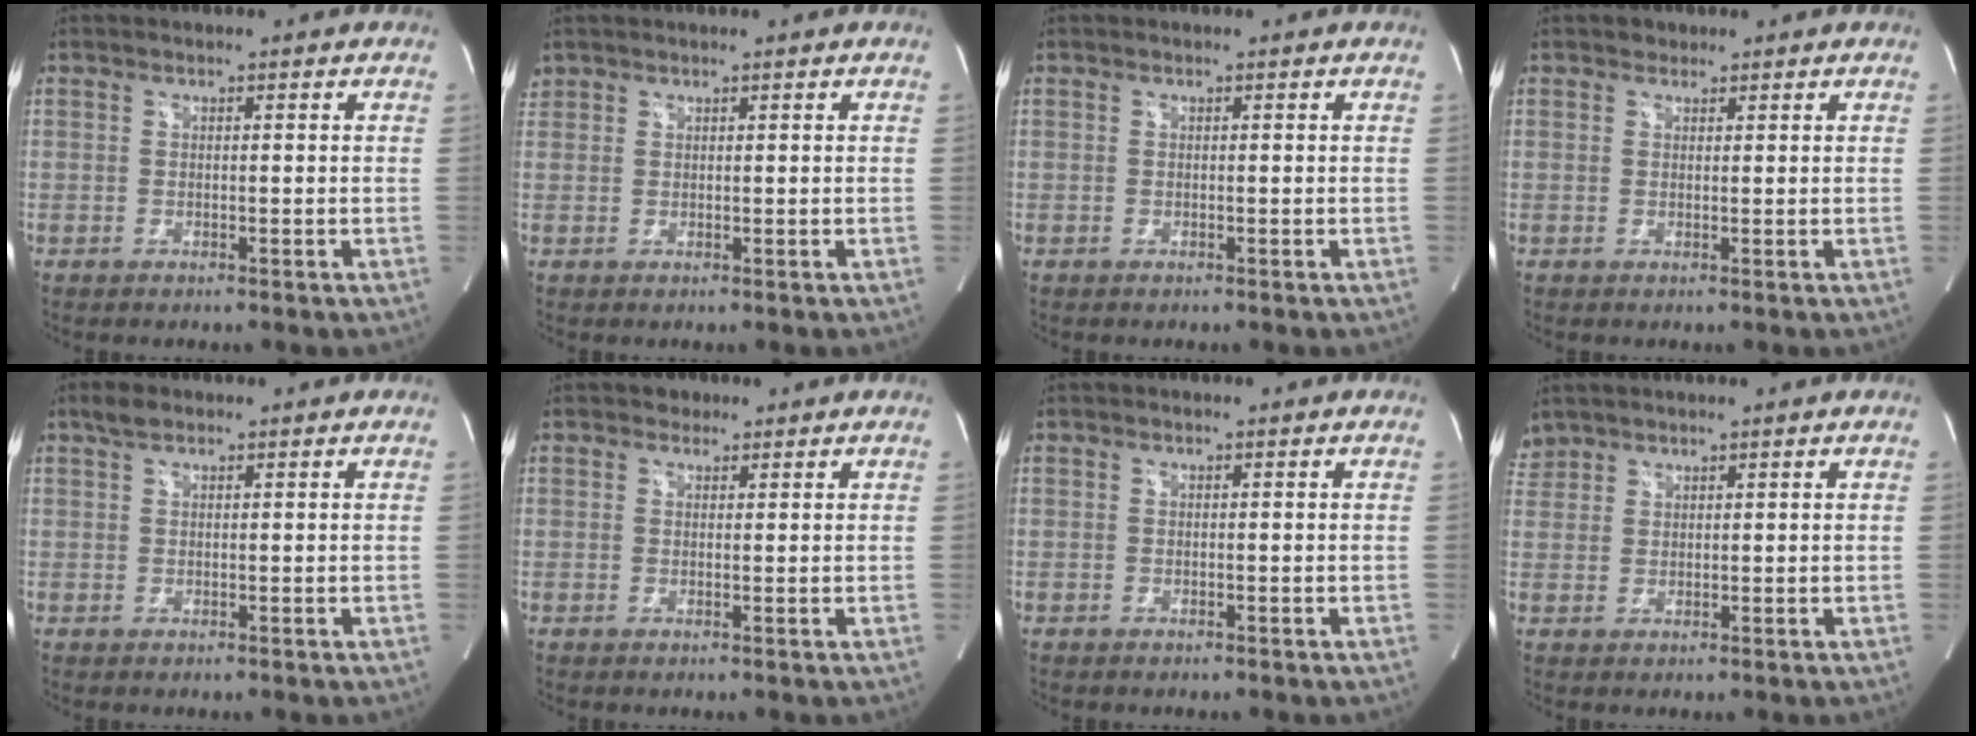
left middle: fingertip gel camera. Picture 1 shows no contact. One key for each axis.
{"total": 1.4, "fx": 1.1, "fy": 0.9, "fz": 0.0, "tx": 0.001, "ty": 0.015, "tz": 0.021}
{"total": 0.0}
{"total": 1.1, "fx": 0.8, "fy": 0.8, "fz": 0.0, "tx": 0.003, "ty": 0.000, "tz": 0.008}
{"total": 1.9, "fx": 1.4, "fy": 0.8, "fz": 1.0, "tx": -0.027, "ty": 0.011, "tz": 0.028}
{"total": 1.6, "fx": 1.1, "fy": 1.1, "fz": 0.2, "tx": -0.001, "ty": 0.003, "tz": 0.013}
{"total": 0.0}
{"total": 2.6, "fx": 2.4, "fy": 1.2, "fz": -0.2, "tx": 0.005, "ty": 0.014, "tz": 0.047}